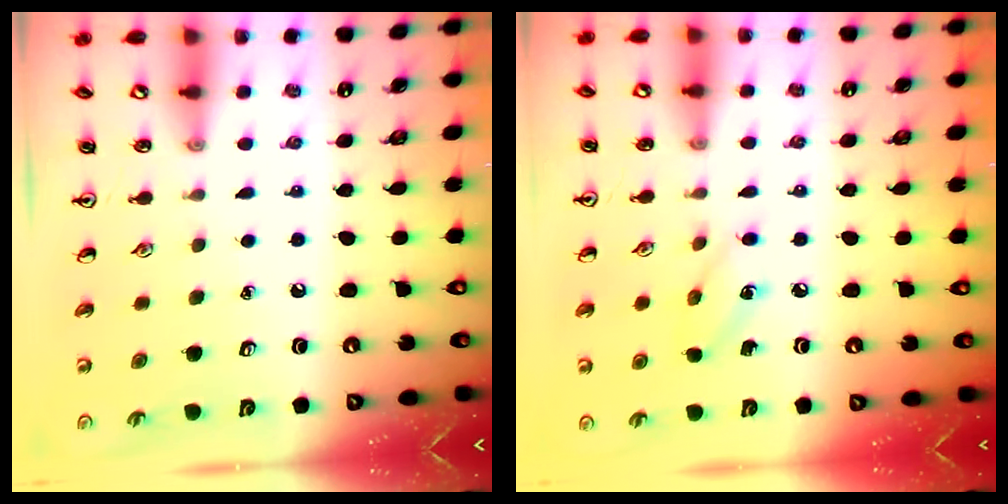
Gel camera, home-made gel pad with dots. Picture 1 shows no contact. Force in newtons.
{"total": 5.4, "press": 5.1, "slide": 1.5}